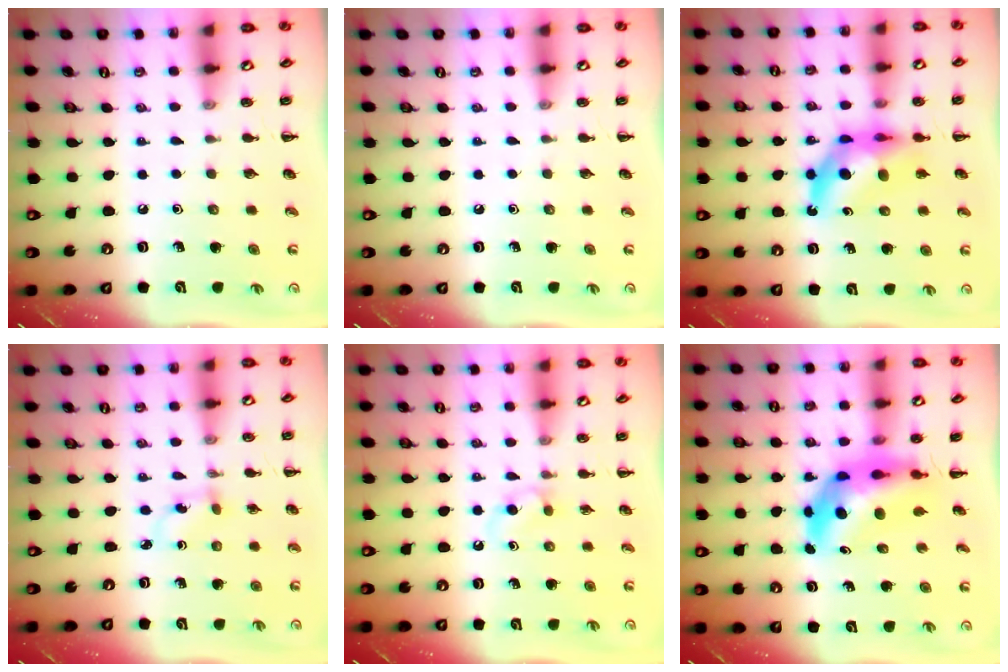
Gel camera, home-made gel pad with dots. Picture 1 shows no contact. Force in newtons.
{"total": 0.0}
{"total": 10.2, "press": 9.7, "slide": 3.1}
{"total": 2.1, "press": 1.9, "slide": 0.9}
{"total": 3.7, "press": 3.4, "slide": 1.6}
{"total": 8.0, "press": 7.5, "slide": 2.8}